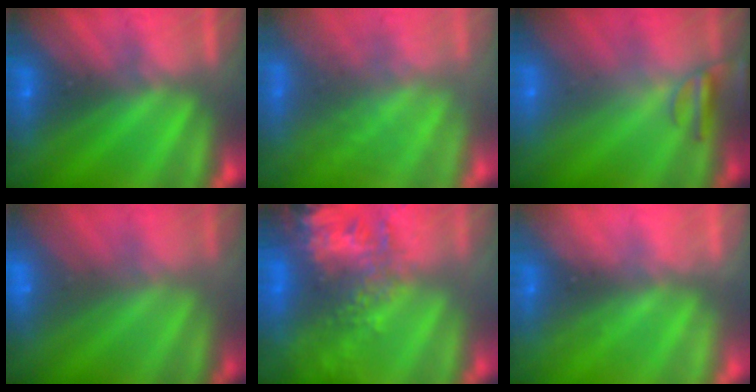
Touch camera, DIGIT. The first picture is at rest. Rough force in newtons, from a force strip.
{"total": 2.9}
{"total": 2.4}
{"total": 2.9}
{"total": 9.5}
{"total": 2.1}